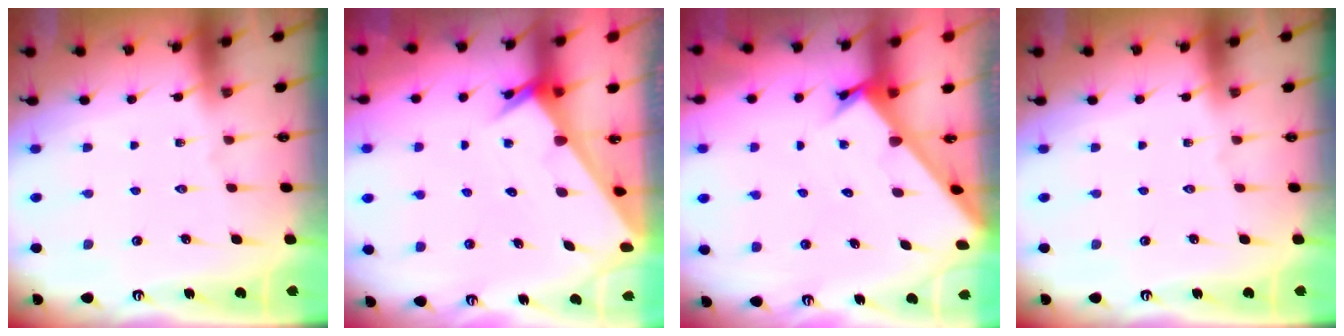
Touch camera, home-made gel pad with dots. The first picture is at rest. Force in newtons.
{"total": 2.1, "press": 2.1, "slide": 0.1}
{"total": 2.3, "press": 2.3, "slide": 0.2}
{"total": 0.0}